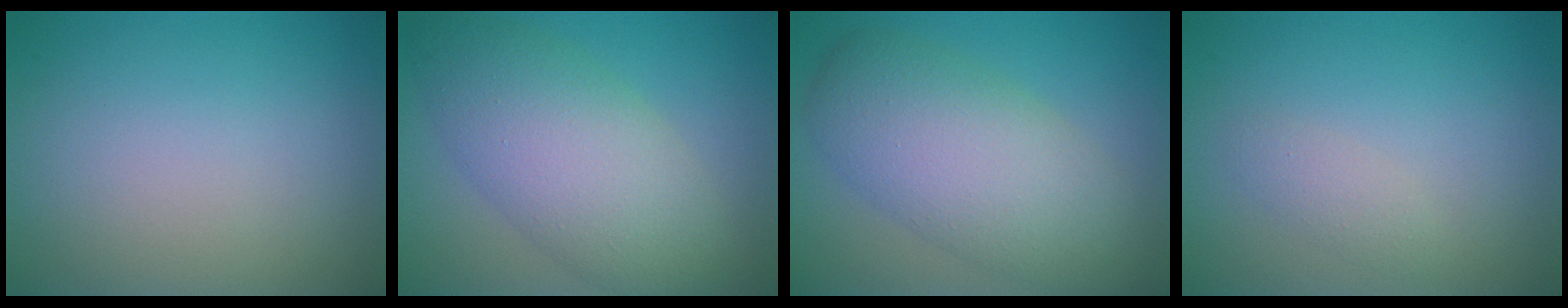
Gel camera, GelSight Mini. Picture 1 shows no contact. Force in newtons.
{"total": 7.8, "press": 7.8, "slide": 0.4}
{"total": 8.1, "press": 8.1, "slide": 0.4}
{"total": 1.3, "press": 1.3, "slide": 0.0}